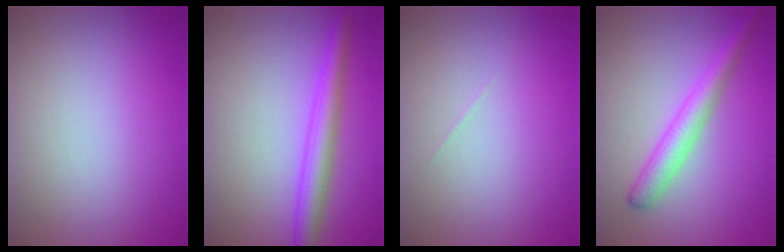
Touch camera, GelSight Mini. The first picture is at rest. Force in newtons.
{"total": 3.8, "press": 3.8, "slide": 0.1}
{"total": 0.0}
{"total": 3.4, "press": 3.4, "slide": 0.1}